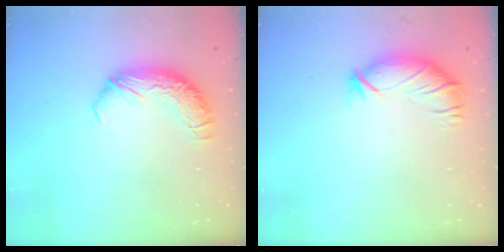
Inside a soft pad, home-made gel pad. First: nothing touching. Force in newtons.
{"total": 3.1, "press": 2.4, "slide": 1.9}